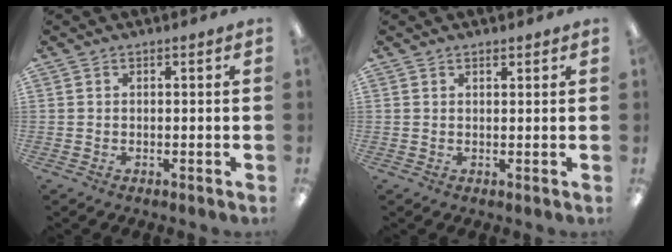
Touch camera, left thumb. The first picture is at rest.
{"total": 1.1, "force": [0.9, 0.3, 0.4], "torque": [-0.008, 0.000, 0.017]}